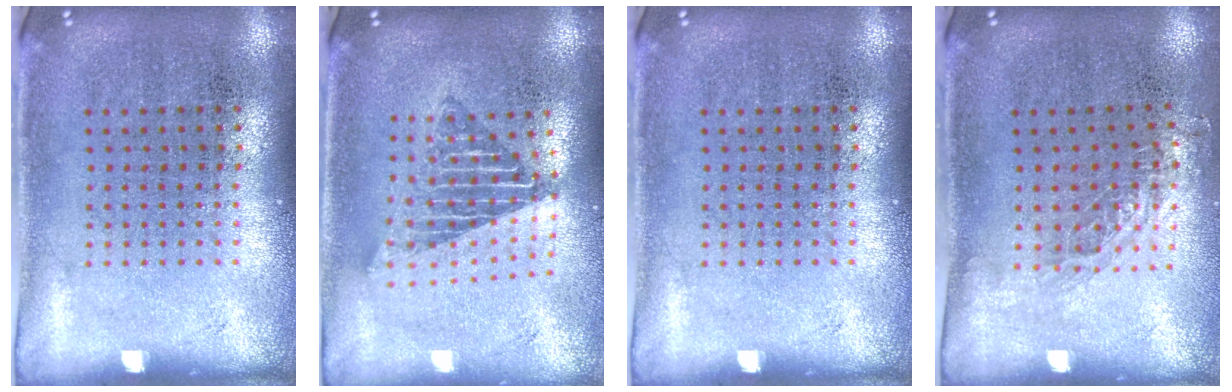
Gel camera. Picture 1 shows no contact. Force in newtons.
{"total": 1.7, "press": 1.4, "slide": 0.9}
{"total": 0.0}
{"total": 0.8, "press": 0.8, "slide": 0.2}